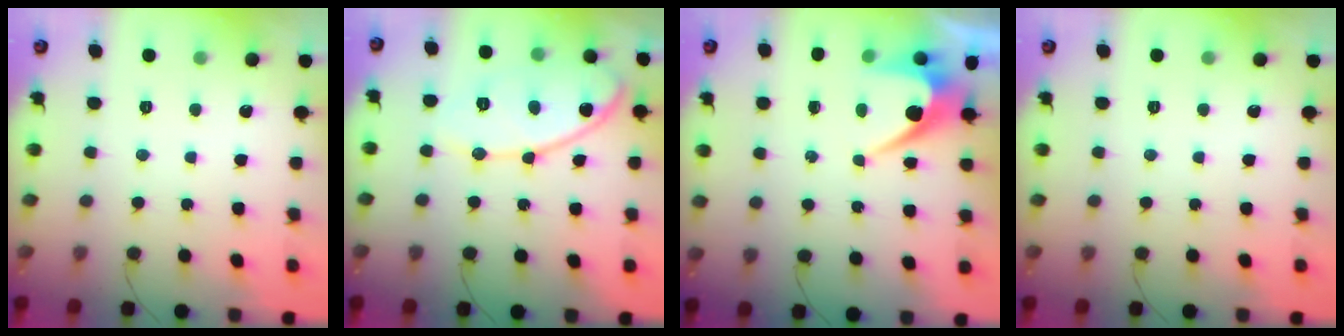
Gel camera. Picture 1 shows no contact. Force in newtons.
{"total": 12.8, "press": 12.7, "slide": 1.4}
{"total": 6.5, "press": 6.4, "slide": 0.6}
{"total": 0.0}